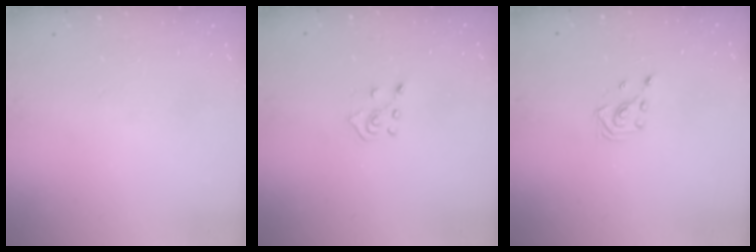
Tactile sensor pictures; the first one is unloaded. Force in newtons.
{"total": 2.3, "press": 2.3, "slide": 0.5}
{"total": 2.6, "press": 2.6, "slide": 0.3}